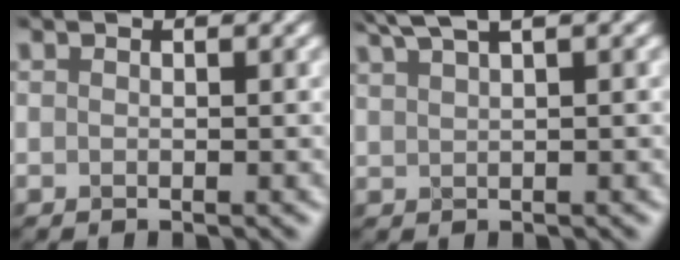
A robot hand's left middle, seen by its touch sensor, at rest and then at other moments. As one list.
[{"total": 3.1, "force": [2.6, 0.1, 1.7], "torque": [-0.041, 0.017, 0.058]}]